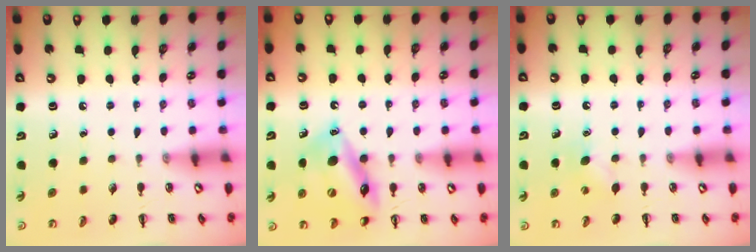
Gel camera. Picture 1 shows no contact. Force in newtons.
{"total": 15.5, "press": 15.1, "slide": 3.6}
{"total": 3.9, "press": 3.8, "slide": 1.1}